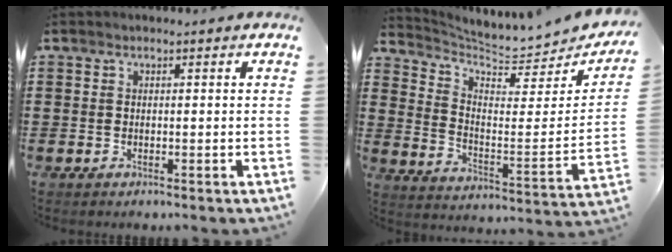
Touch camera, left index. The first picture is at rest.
{"total": 5.6, "force": [5.4, 0.4, 1.5], "torque": [-0.052, -0.050, 0.085]}